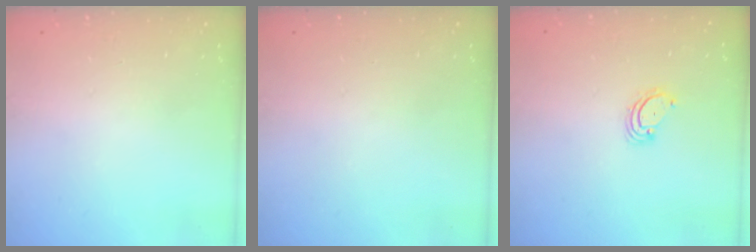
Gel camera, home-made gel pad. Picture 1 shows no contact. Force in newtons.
{"total": 0.0}
{"total": 2.8, "press": 2.8, "slide": 0.3}